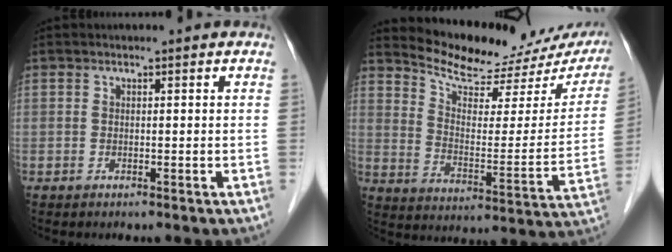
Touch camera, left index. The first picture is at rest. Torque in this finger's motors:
{"motor_torque": [0.41, -0.72, 0.20, 0.02]}